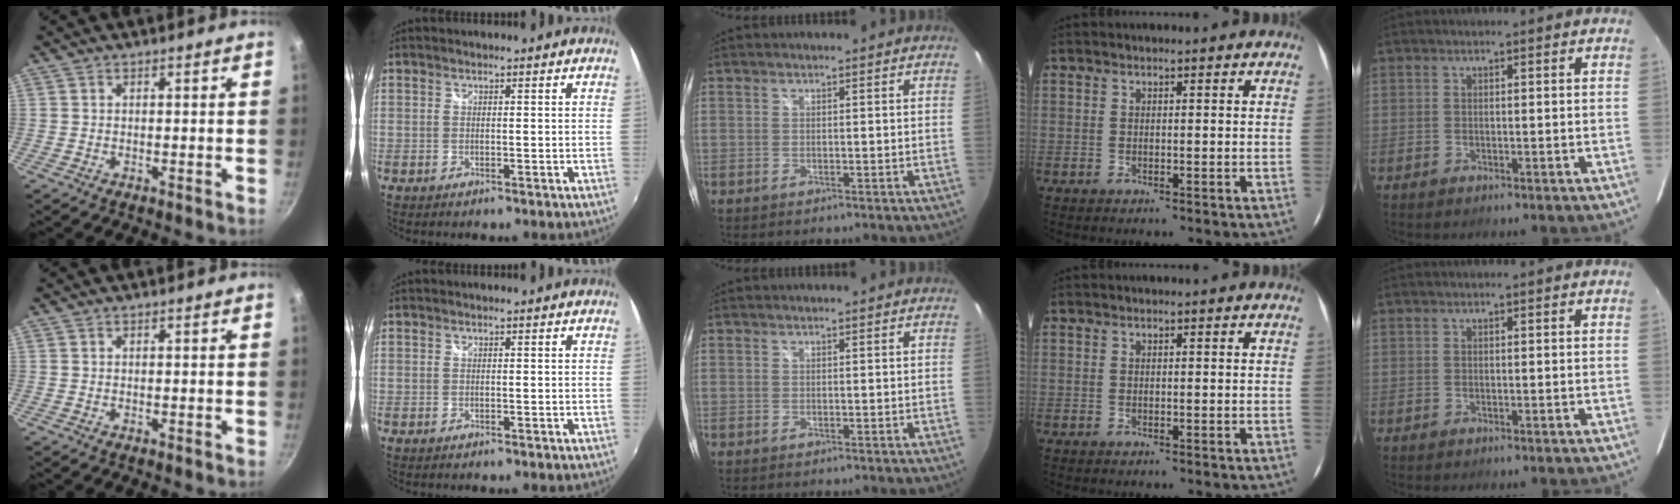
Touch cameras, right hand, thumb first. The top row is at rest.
{}